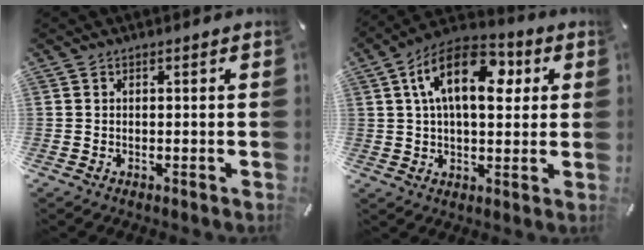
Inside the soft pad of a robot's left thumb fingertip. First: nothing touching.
{"total": 16.3, "force": [4.9, 9.0, 12.6], "torque": [-0.209, 0.001, 0.078]}